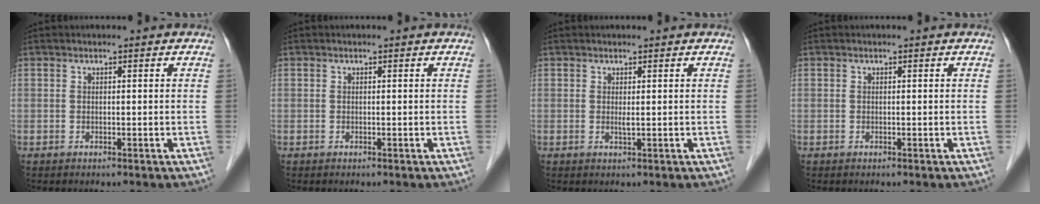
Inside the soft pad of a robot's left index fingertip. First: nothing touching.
{"total": 0.0}
{"total": 0.7, "force": [0.2, 0.0, 0.7], "torque": [-0.016, -0.001, 0.005]}
{"total": 0.0}